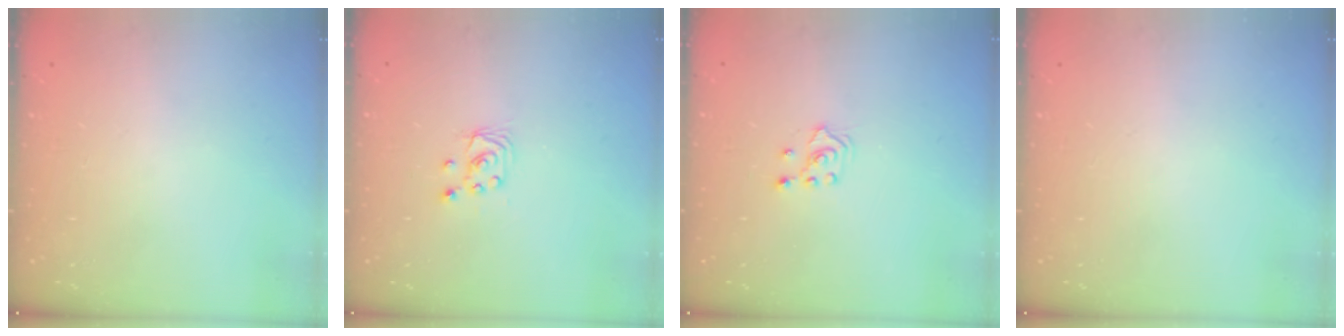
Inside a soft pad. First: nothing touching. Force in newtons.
{"total": 2.4, "press": 2.4, "slide": 0.2}
{"total": 3.2, "press": 3.1, "slide": 1.0}
{"total": 0.0}